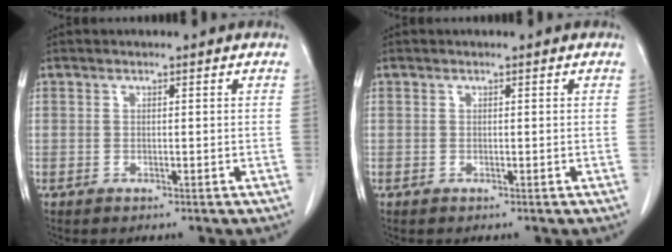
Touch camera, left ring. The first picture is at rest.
{"total": 0.0}